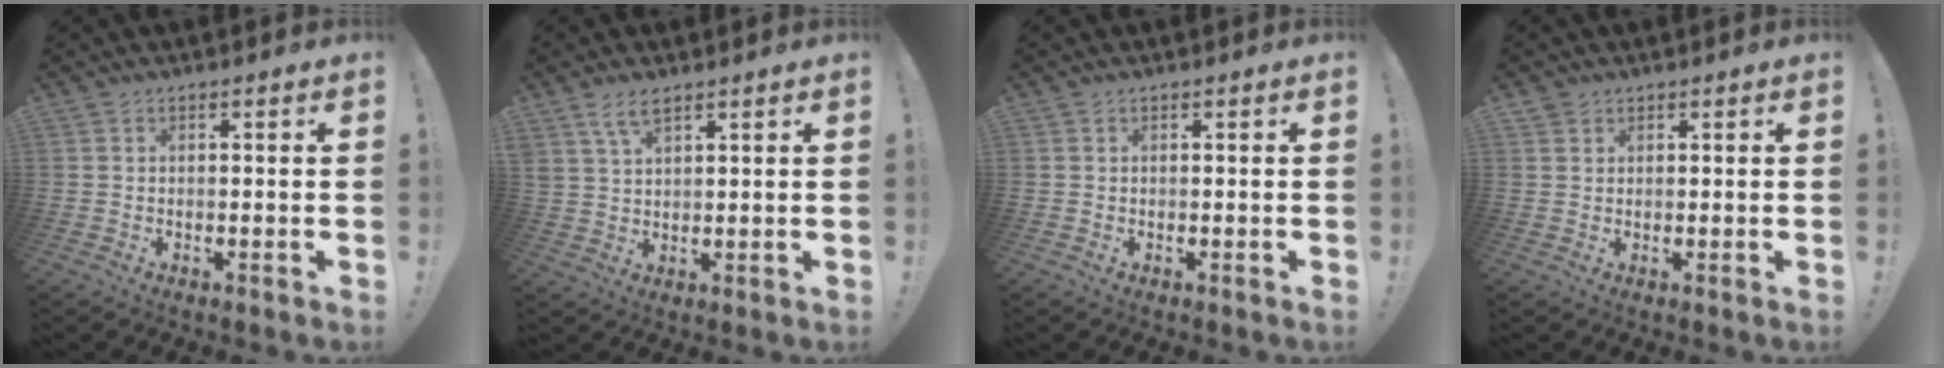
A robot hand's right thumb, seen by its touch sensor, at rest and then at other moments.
{"total": 5.4, "force": [3.4, 2.4, 3.4], "torque": [-0.070, -0.008, 0.066]}
{"total": 0.0}
{"total": 1.6, "force": [1.2, 1.0, 0.1], "torque": [0.002, -0.006, 0.022]}